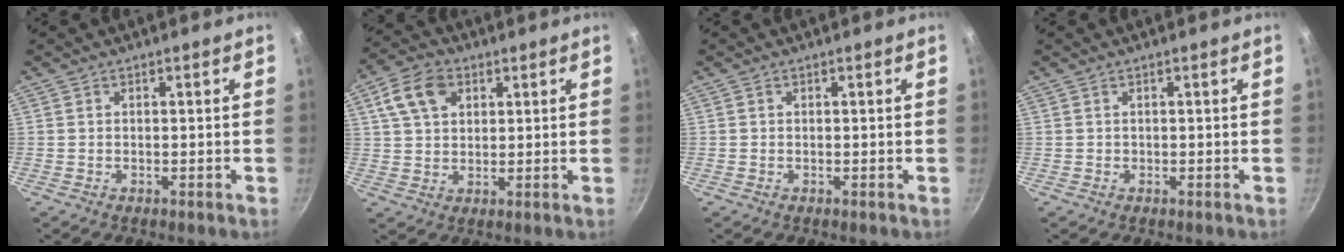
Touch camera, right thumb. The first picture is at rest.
{"total": 8.9, "force": [3.5, 6.2, 5.3], "torque": [-0.086, 0.005, 0.058]}
{"total": 0.0}
{"total": 0.0}